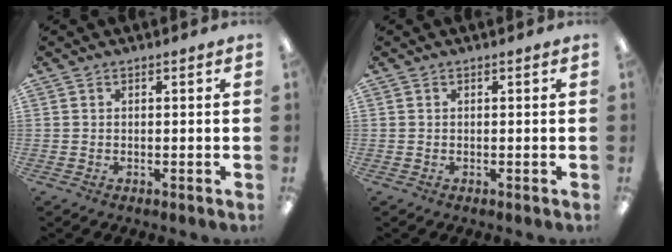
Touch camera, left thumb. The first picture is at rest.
{"total": 0.0}